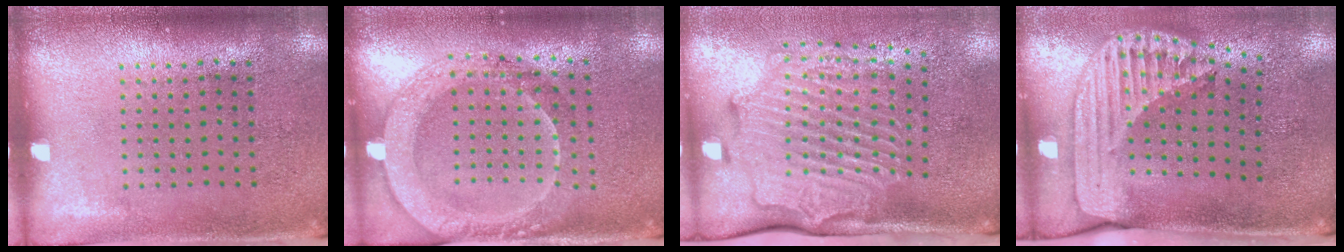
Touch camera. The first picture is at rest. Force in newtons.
{"total": 2.0, "press": 1.9, "slide": 0.6}
{"total": 3.0, "press": 2.3, "slide": 2.0}
{"total": 2.5, "press": 1.8, "slide": 1.8}